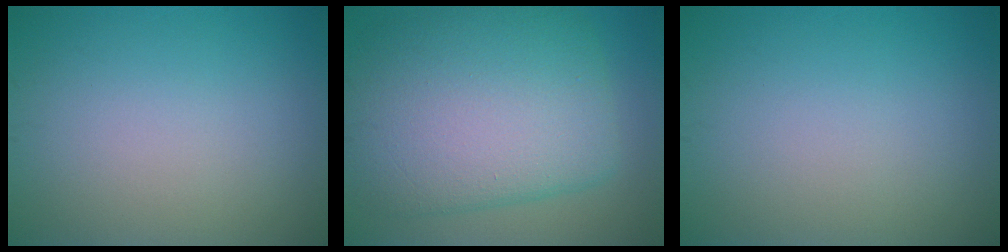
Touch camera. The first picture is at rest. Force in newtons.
{"total": 11.6, "press": 11.6, "slide": 0.5}
{"total": 0.0}